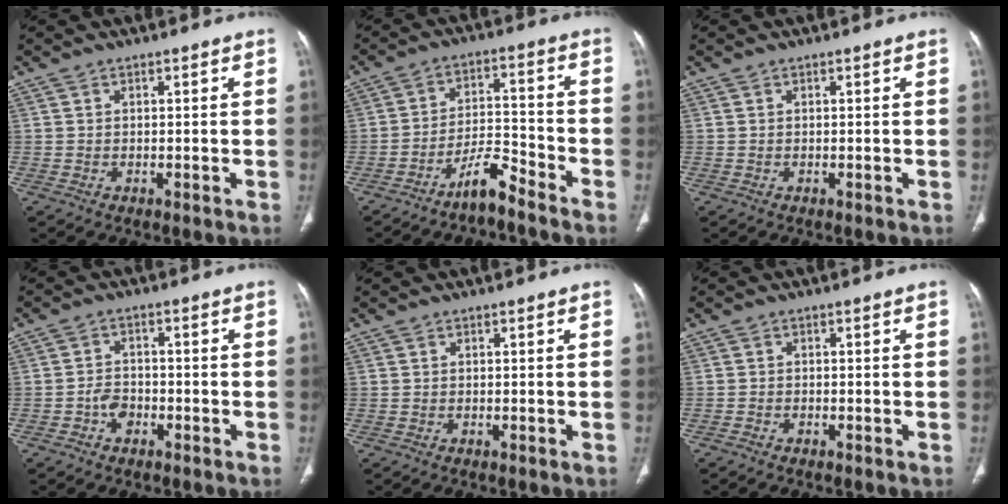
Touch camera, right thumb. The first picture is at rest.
{"total": 6.7, "force": [-5.6, 1.1, 3.5], "torque": [-0.064, 0.054, -0.102]}
{"total": 0.0}
{"total": 3.4, "force": [-1.6, 2.4, 1.7], "torque": [-0.021, 0.016, -0.029]}
{"total": 0.0}
{"total": 0.6, "force": [-0.5, 0.2, 0.1], "torque": [-0.008, 0.000, -0.012]}